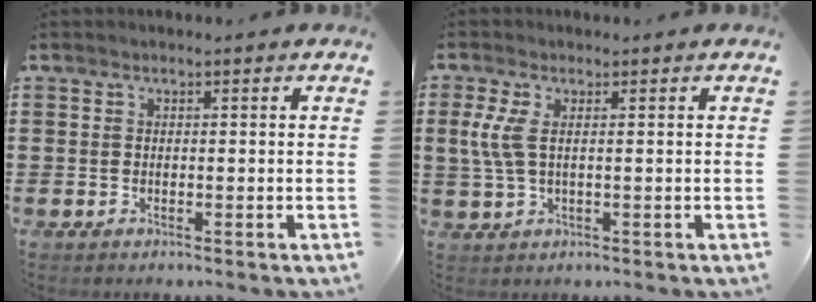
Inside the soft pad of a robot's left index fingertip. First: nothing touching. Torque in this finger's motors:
{"motor_torque": [0.65, 0.68, 0.13, 0.16]}